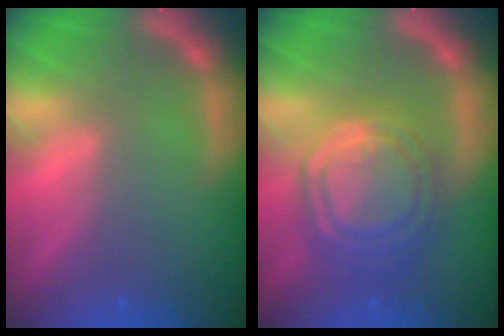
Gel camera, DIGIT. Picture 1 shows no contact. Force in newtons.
{"total": 10.0}